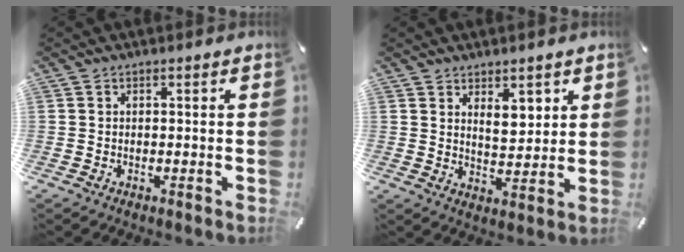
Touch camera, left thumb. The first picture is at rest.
{"total": 6.1, "force": [4.1, 3.5, 3.0], "torque": [-0.033, -0.025, 0.067]}